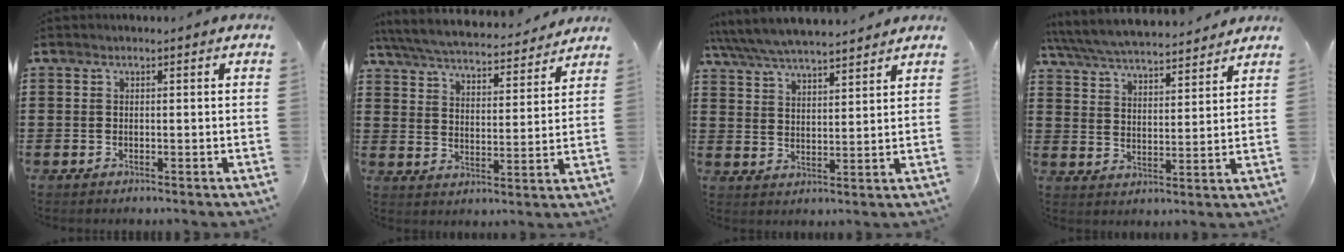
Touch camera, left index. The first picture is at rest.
{"total": 5.6, "force": [5.5, 0.1, 1.3], "torque": [-0.054, -0.038, 0.092]}
{"total": 5.9, "force": [5.6, 0.6, 1.7], "torque": [-0.056, -0.023, 0.100]}
{"total": 5.9, "force": [5.7, 0.4, 1.4], "torque": [-0.054, -0.032, 0.097]}